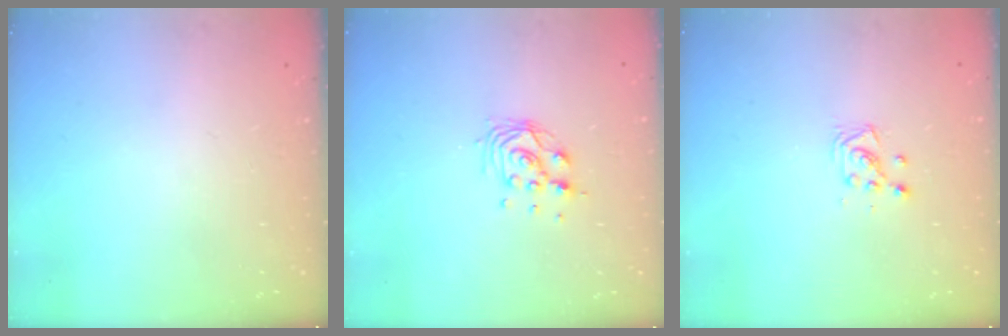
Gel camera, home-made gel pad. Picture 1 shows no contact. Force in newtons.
{"total": 9.3, "press": 9.2, "slide": 1.3}
{"total": 3.6, "press": 3.6, "slide": 0.2}